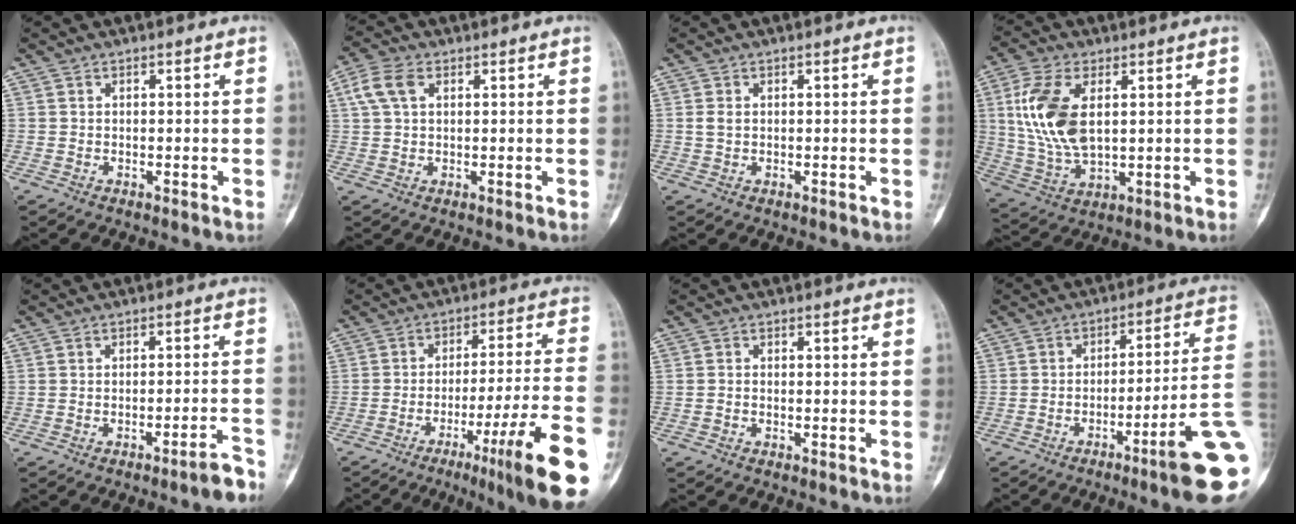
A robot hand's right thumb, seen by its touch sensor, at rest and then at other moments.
{"total": 5.8, "force": [2.0, 3.6, 4.0], "torque": [-0.089, 0.012, 0.039]}
{"total": 1.3, "force": [0.2, 0.9, 1.0], "torque": [-0.021, 0.003, 0.005]}
{"total": 14.1, "force": [3.0, 7.6, 11.5], "torque": [-0.241, -0.010, 0.066]}
{"total": 4.0, "force": [-3.2, 0.3, 2.4], "torque": [-0.029, 0.028, -0.041]}
{"total": 19.7, "force": [-9.6, 1.4, 17.2], "torque": [-0.217, 0.035, -0.140]}
{"total": 0.6, "force": [-0.3, 0.4, 0.3], "torque": [-0.005, 0.001, -0.009]}
{"total": 15.0, "force": [-5.9, 0.4, 13.7], "torque": [-0.148, 0.035, -0.088]}